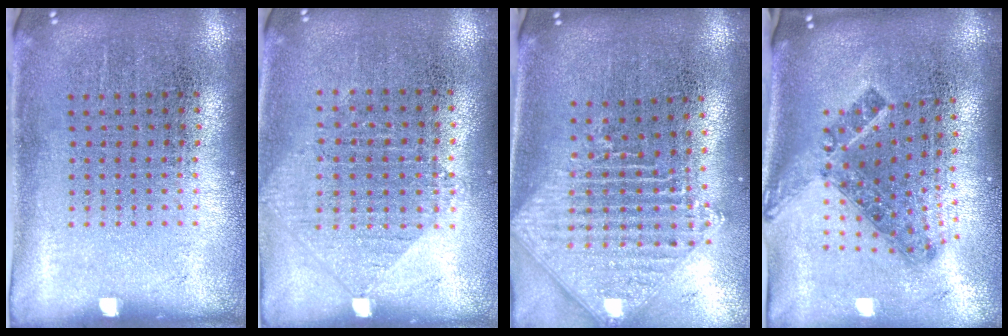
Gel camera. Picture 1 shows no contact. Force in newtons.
{"total": 0.9, "press": 0.8, "slide": 0.3}
{"total": 2.2, "press": 1.8, "slide": 1.3}
{"total": 1.5, "press": 1.1, "slide": 1.0}